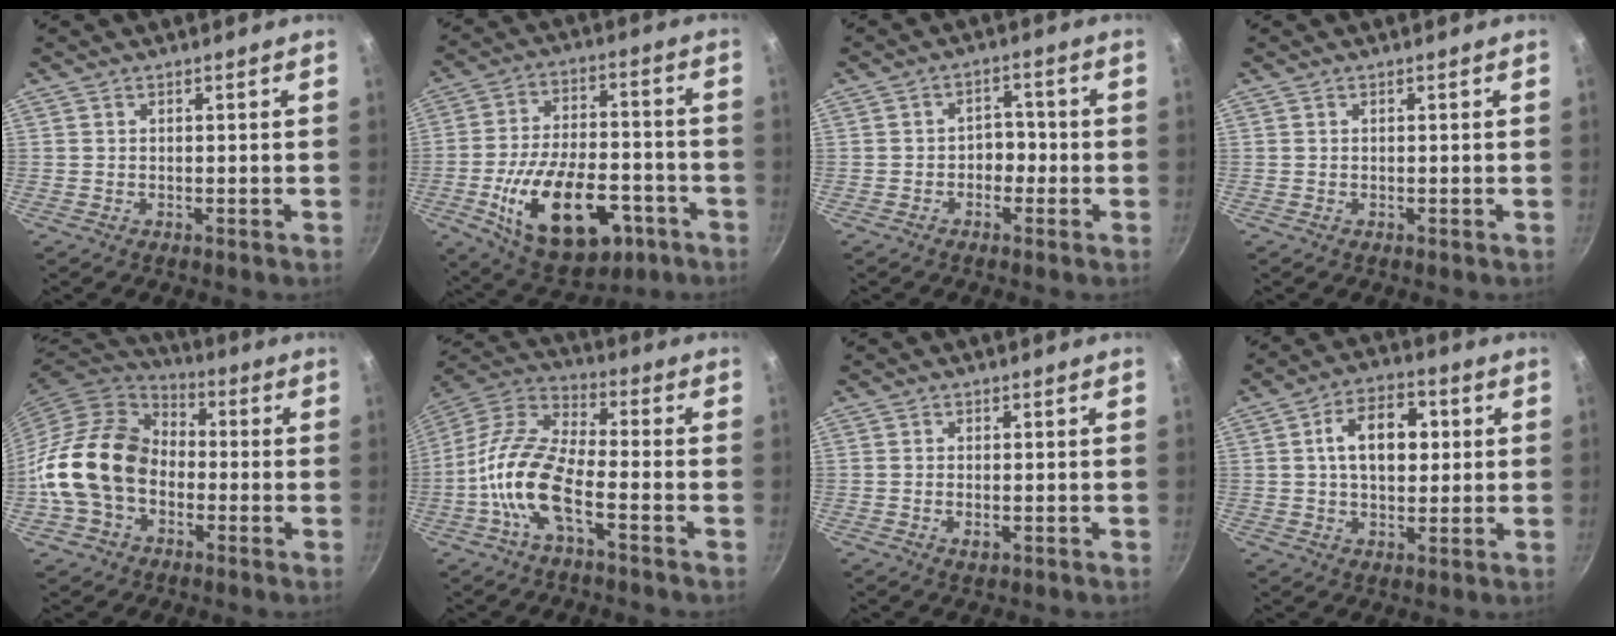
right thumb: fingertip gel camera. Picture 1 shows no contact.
{"total": 22.4, "force": [-8.2, 12.4, 16.8], "torque": [-0.262, 0.038, -0.116]}
{"total": 3.8, "force": [-1.1, 2.9, 2.2], "torque": [0.004, 0.018, -0.021]}
{"total": 0.0}
{"total": 17.9, "force": [-3.0, 13.4, 11.6], "torque": [-0.182, 0.041, -0.069]}
{"total": 13.9, "force": [-5.1, 5.4, 11.7], "torque": [-0.231, 0.043, -0.116]}
{"total": 1.8, "force": [-0.6, 0.9, 1.5], "torque": [-0.028, -0.003, -0.008]}
{"total": 11.7, "force": [1.9, 7.5, 8.8], "torque": [-0.109, 0.012, 0.021]}